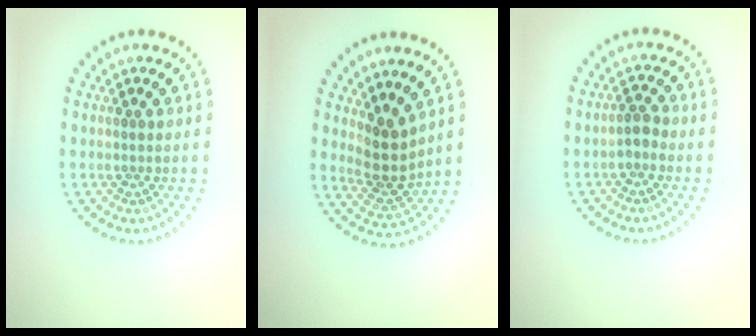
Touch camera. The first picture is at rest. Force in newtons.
{"total": 3.5, "press": 2.8, "slide": 2.2}
{"total": 1.0, "press": 0.9, "slide": 0.4}